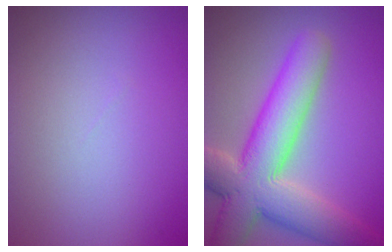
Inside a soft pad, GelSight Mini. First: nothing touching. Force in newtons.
{"total": 10.1, "press": 10.1, "slide": 0.7}